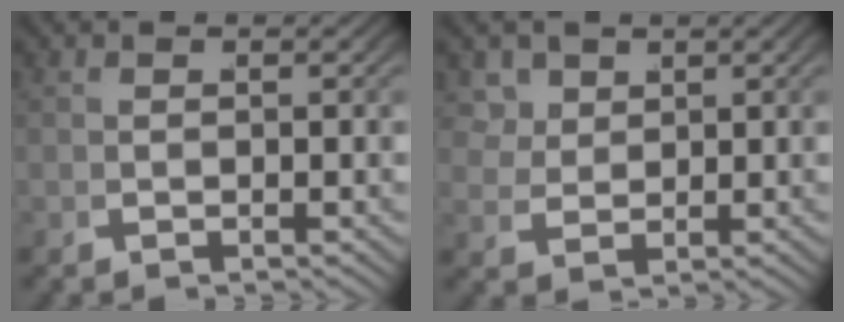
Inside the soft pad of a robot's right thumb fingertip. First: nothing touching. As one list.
[{"total": 3.6, "force": [1.8, 2.5, 1.9], "torque": [-0.044, -0.009, 0.043]}]